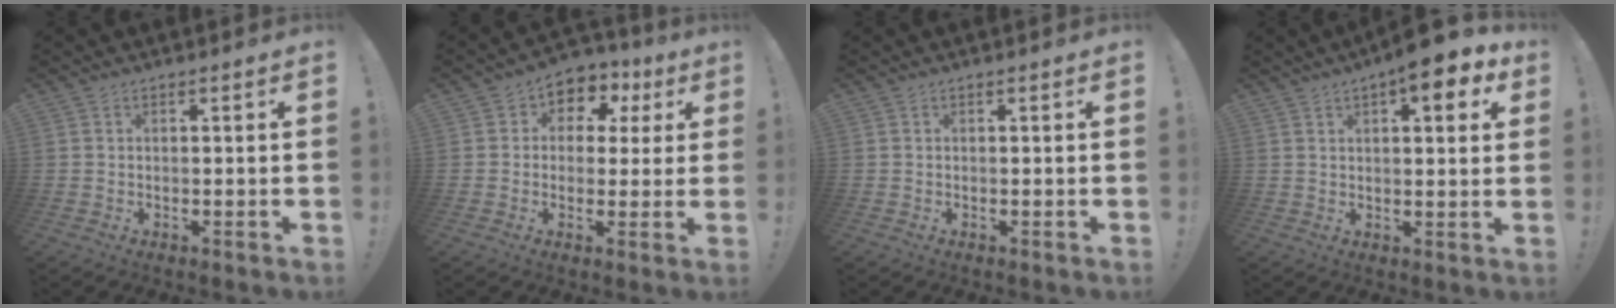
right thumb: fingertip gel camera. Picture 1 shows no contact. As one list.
[{"total": 6.0, "force": [0.7, 5.4, 2.4], "torque": [-0.025, -0.006, 0.013]}, {"total": 0.0}, {"total": 9.1, "force": [4.9, 2.2, 7.4], "torque": [-0.086, -0.027, 0.074]}]